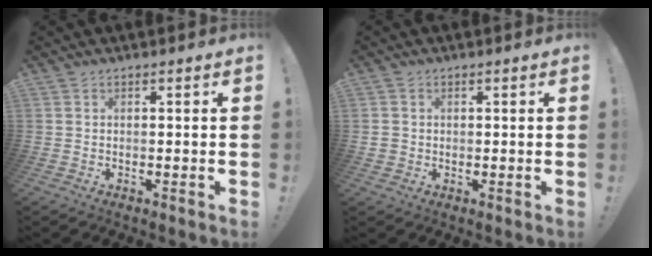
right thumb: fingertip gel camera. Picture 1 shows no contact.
{"total": 2.6, "force": [0.5, 2.5, 0.4], "torque": [-0.011, 0.005, 0.012]}